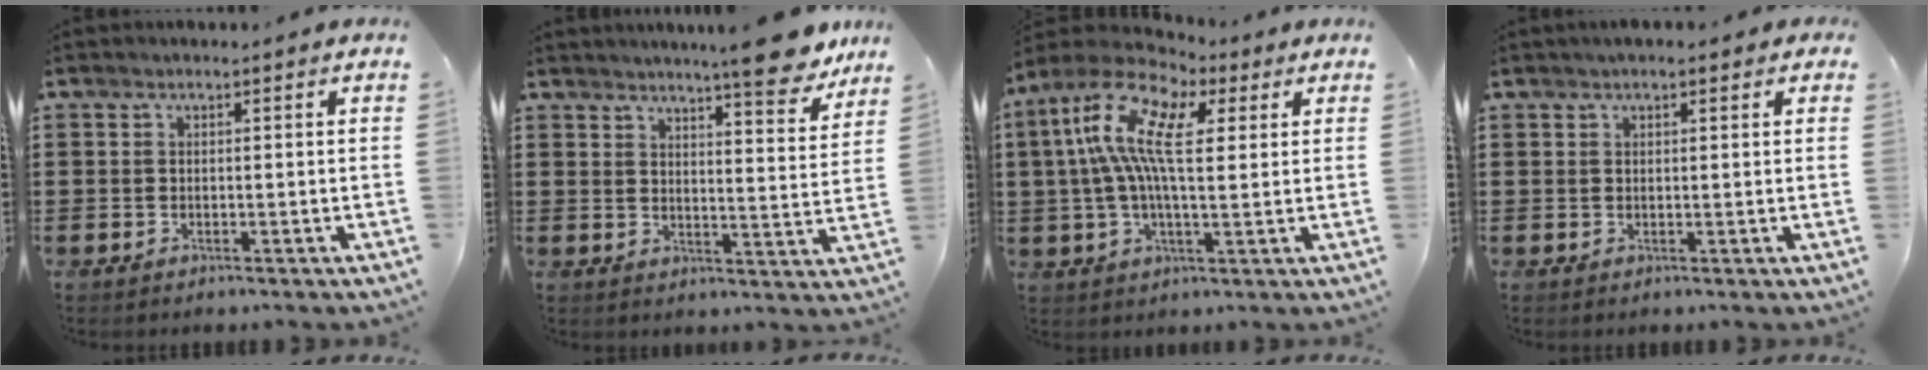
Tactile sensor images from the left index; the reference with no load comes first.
{"total": 8.5, "force": [7.4, -0.1, 4.1], "torque": [-0.070, -0.042, 0.127]}
{"total": 12.7, "force": [4.6, 5.5, 10.4], "torque": [-0.246, -0.013, 0.077]}
{"total": 1.5, "force": [1.0, 0.5, 1.0], "torque": [-0.021, 0.006, 0.017]}